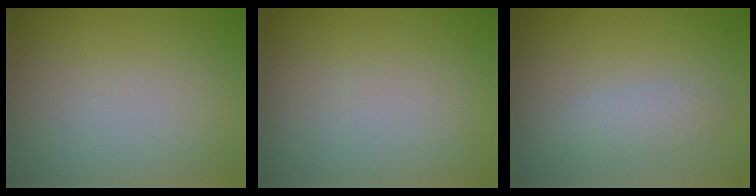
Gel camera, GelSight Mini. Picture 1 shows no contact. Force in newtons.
{"total": 0.0}
{"total": 1.7, "press": 1.7, "slide": 0.0}